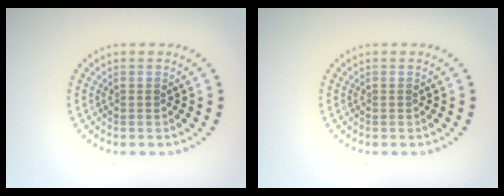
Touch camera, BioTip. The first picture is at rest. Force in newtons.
{"total": 0.0}